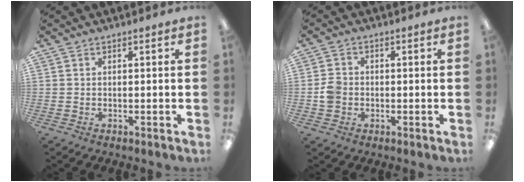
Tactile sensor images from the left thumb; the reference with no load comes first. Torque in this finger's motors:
{"motor_torque": [-0.11, 0.14, 0.08, -0.09, 0.00]}